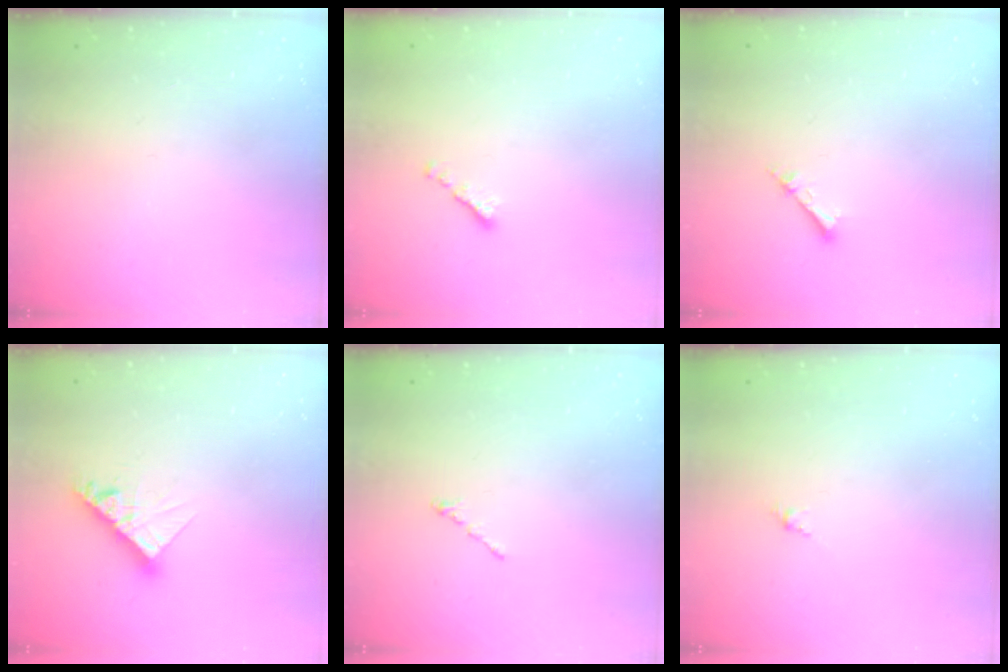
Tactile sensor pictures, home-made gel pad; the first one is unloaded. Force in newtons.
{"total": 0.0}
{"total": 2.1, "press": 2.1, "slide": 0.3}
{"total": 8.7, "press": 8.7, "slide": 0.8}
{"total": 0.0}
{"total": 1.6, "press": 1.5, "slide": 0.5}